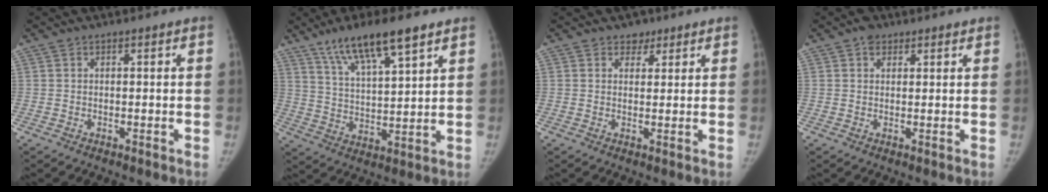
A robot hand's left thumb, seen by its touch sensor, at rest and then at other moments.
{"total": 13.6, "force": [9.0, 3.3, 9.7], "torque": [-0.157, -0.032, 0.164]}
{"total": 2.7, "force": [1.8, 2.0, 0.5], "torque": [0.017, -0.008, 0.021]}
{"total": 2.8, "force": [1.7, 2.1, 0.9], "torque": [0.004, -0.006, 0.021]}